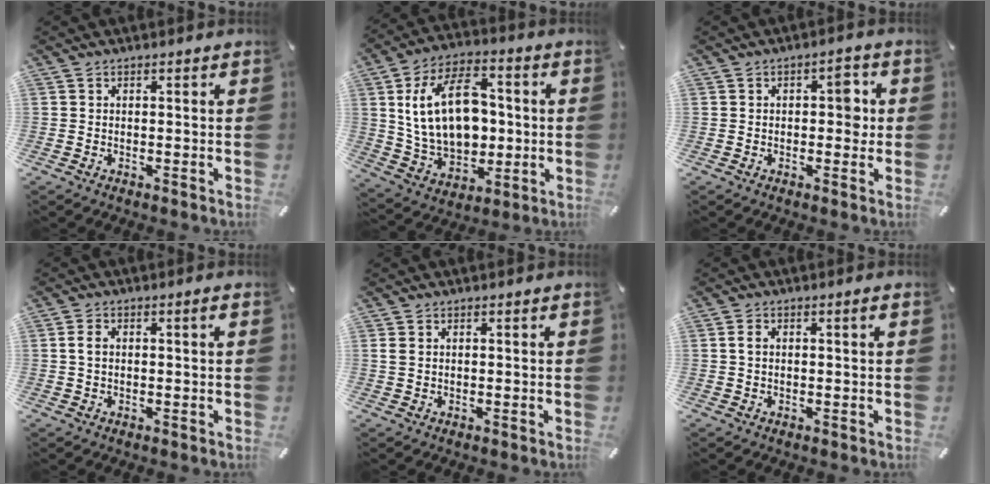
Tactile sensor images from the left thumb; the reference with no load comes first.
{"total": 19.3, "force": [1.6, 13.4, 13.8], "torque": [-0.259, 0.011, 0.032]}
{"total": 4.8, "force": [0.3, 2.8, 3.8], "torque": [-0.035, -0.001, -0.006]}
{"total": 3.3, "force": [0.4, 1.6, 2.9], "torque": [-0.057, 0.010, 0.004]}
{"total": 1.5, "force": [0.3, 1.0, 1.0], "torque": [-0.020, 0.005, 0.005]}
{"total": 2.7, "force": [0.5, 1.2, 2.4], "torque": [-0.047, 0.009, 0.004]}